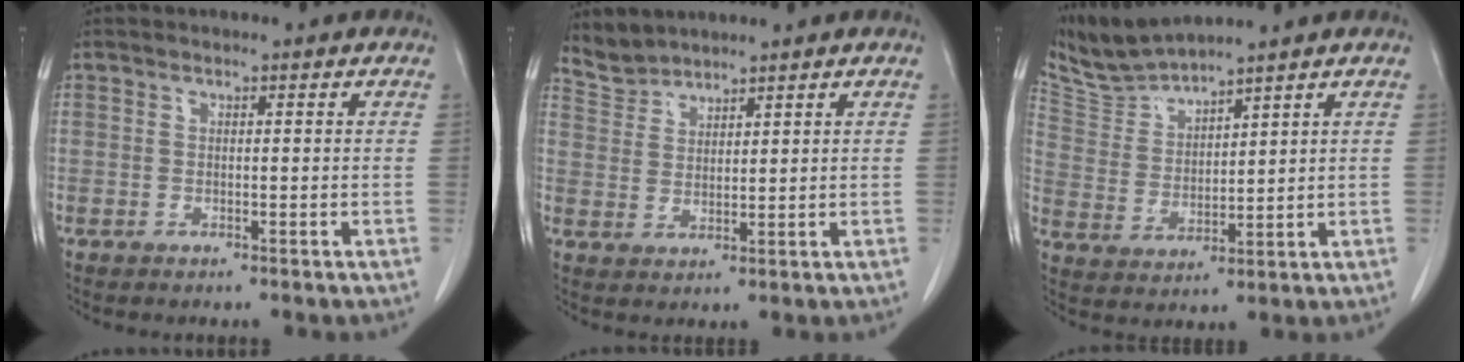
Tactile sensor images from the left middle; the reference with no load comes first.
{"total": 3.7, "force": [3.6, 0.4, -0.6], "torque": [0.005, 0.007, 0.081]}
{"total": 6.6, "force": [6.5, -0.6, 0.9], "torque": [-0.037, 0.002, 0.146]}